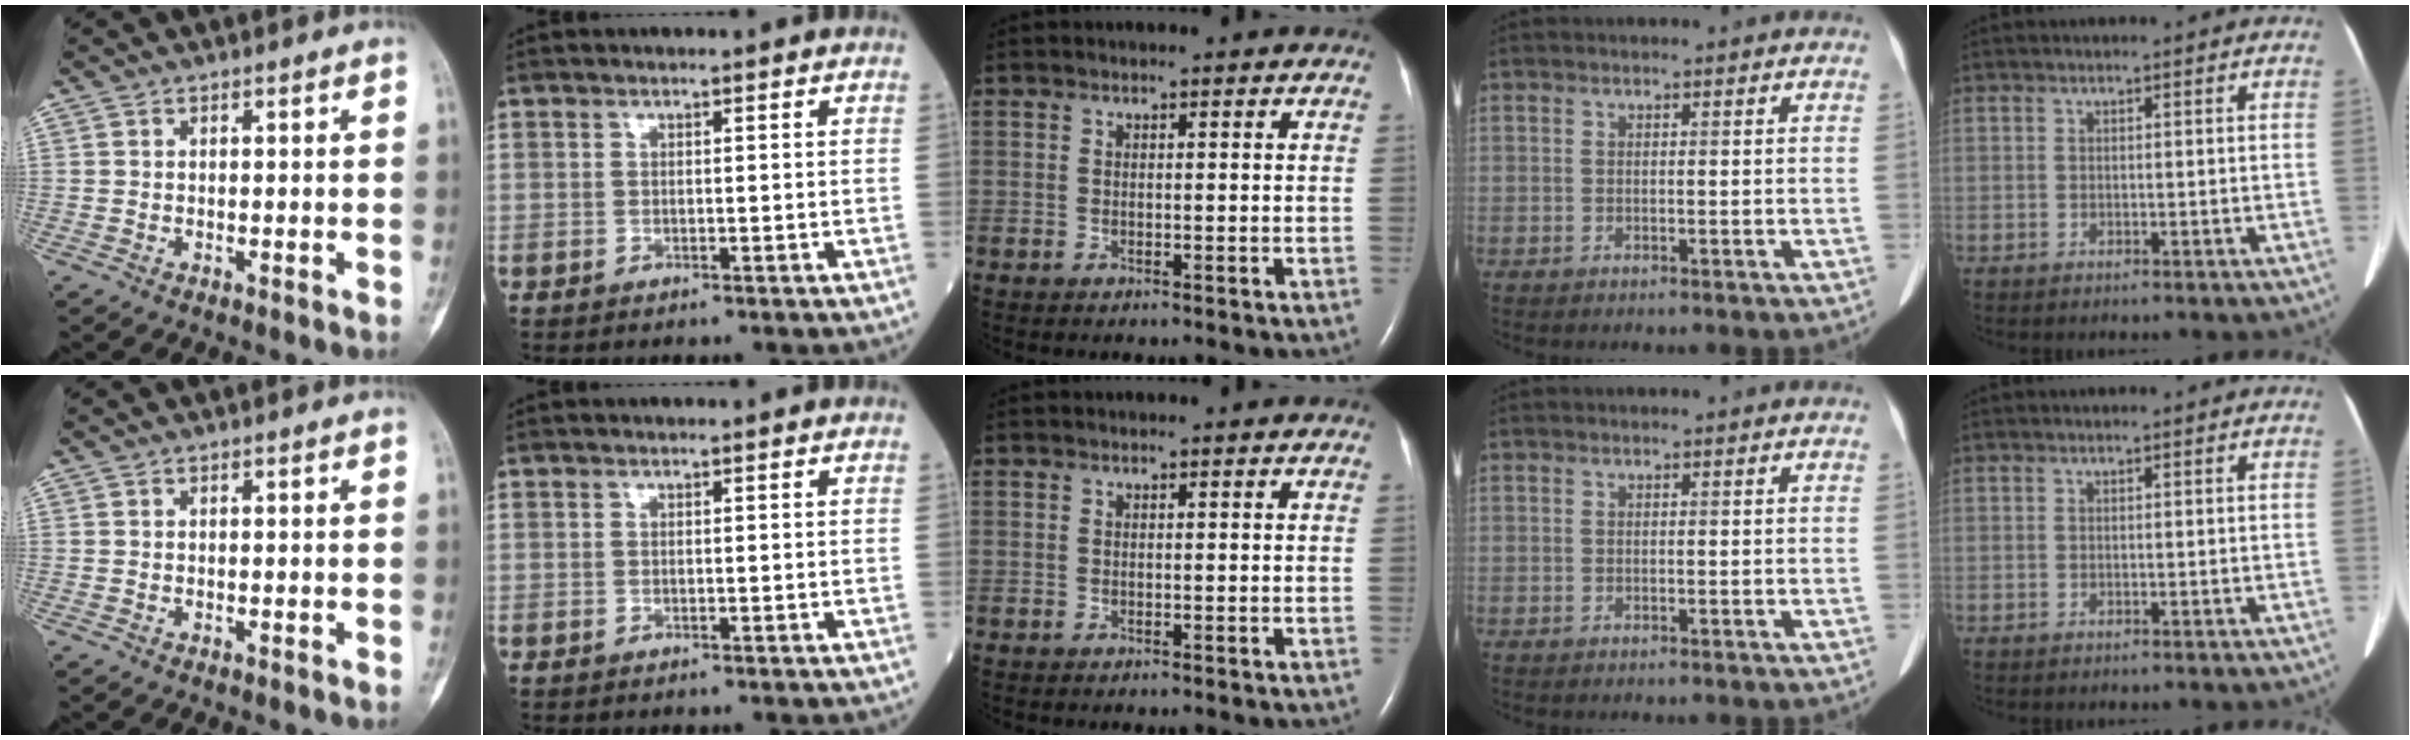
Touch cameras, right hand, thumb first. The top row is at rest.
{}